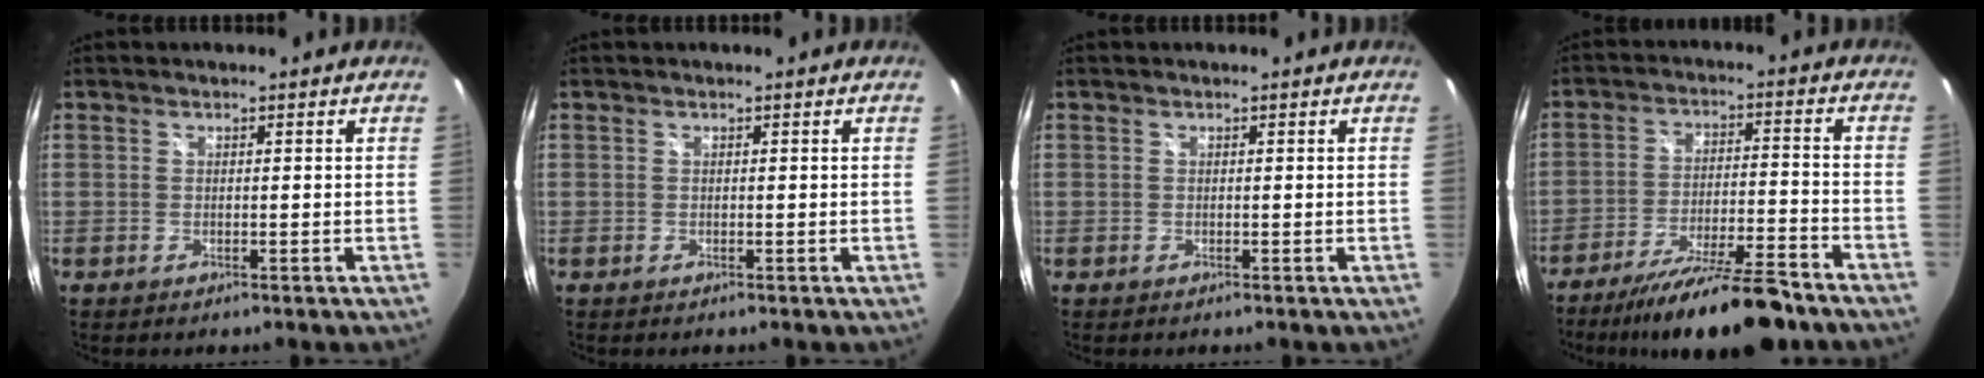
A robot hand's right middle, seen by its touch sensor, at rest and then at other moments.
{"total": 0.0}
{"total": 0.0}
{"total": 16.5, "force": [-13.6, 1.9, 9.1], "torque": [-0.170, -0.021, -0.212]}